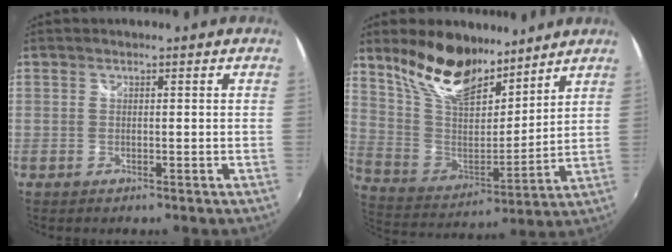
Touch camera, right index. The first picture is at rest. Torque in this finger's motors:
{"motor_torque": [0.77, 1.05, 0.27, 0.13]}